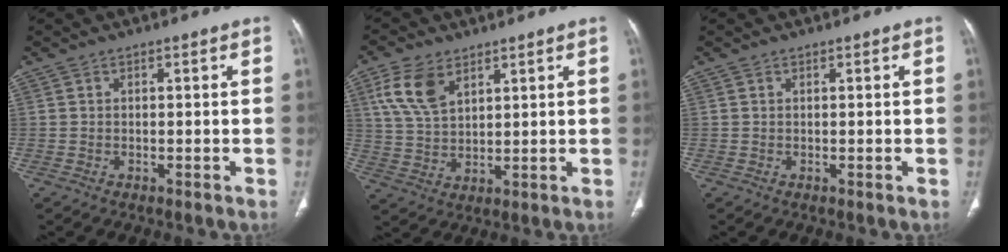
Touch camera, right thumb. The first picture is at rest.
{"total": 8.9, "force": [4.5, 5.1, 5.8], "torque": [-0.111, -0.009, 0.095]}
{"total": 0.0}